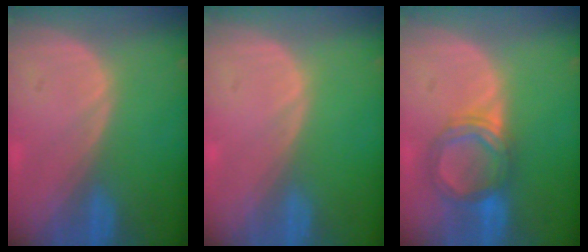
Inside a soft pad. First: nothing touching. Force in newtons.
{"total": 0.0}
{"total": 5.5, "press": 5.4, "slide": 1.2}